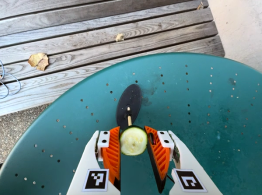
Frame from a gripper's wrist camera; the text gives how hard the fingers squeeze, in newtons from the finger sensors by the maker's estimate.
{"total": 12.9, "left": 13.3, "right": 12.6}